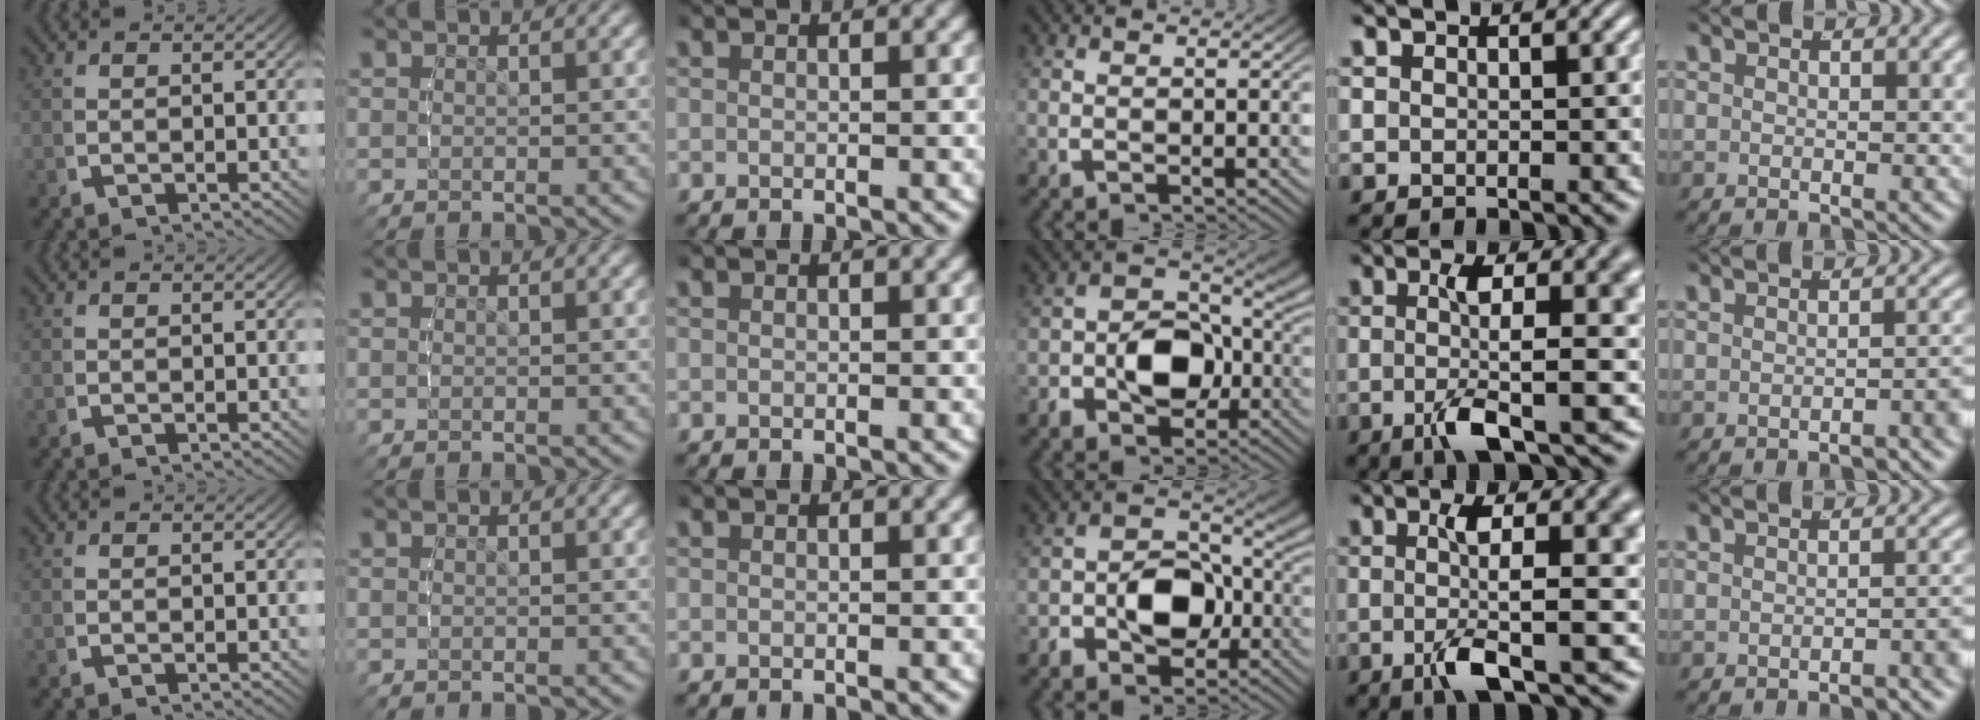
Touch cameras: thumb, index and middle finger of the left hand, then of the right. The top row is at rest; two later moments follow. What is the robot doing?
{"motion": "lift_and_place", "object": "stress ball aka squeeze ball"}